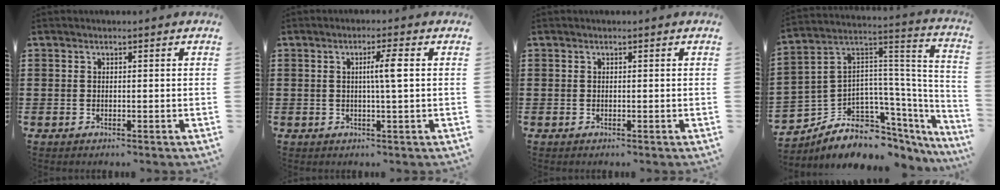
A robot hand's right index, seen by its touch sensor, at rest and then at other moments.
{"total": 3.8, "force": [0.4, -0.1, 3.8], "torque": [-0.071, -0.002, 0.001]}
{"total": 0.0}
{"total": 7.1, "force": [-4.8, 4.5, 2.5], "torque": [-0.059, -0.016, -0.086]}